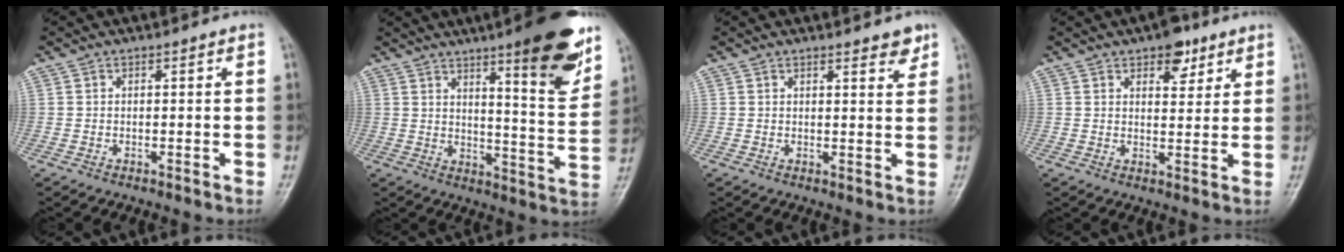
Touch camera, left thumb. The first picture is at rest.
{"total": 16.2, "force": [9.8, 2.9, 12.7], "torque": [-0.146, -0.059, 0.141]}
{"total": 3.1, "force": [2.4, 0.9, 1.7], "torque": [-0.009, -0.017, 0.030]}
{"total": 6.2, "force": [3.8, 3.2, 3.7], "torque": [-0.024, -0.017, 0.050]}